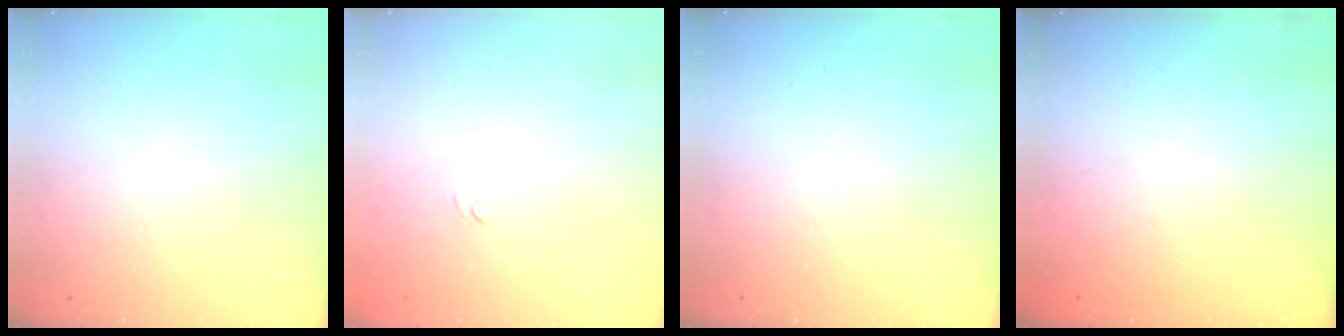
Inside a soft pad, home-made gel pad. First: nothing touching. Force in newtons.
{"total": 3.3, "press": 3.1, "slide": 1.0}
{"total": 0.0}
{"total": 2.4, "press": 2.2, "slide": 0.8}